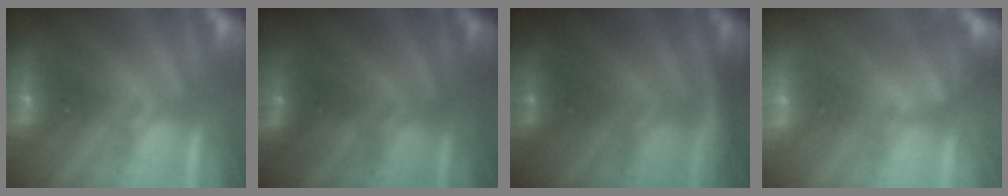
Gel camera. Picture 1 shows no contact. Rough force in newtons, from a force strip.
{"total": 1.9}
{"total": 1.3}
{"total": 3.5}